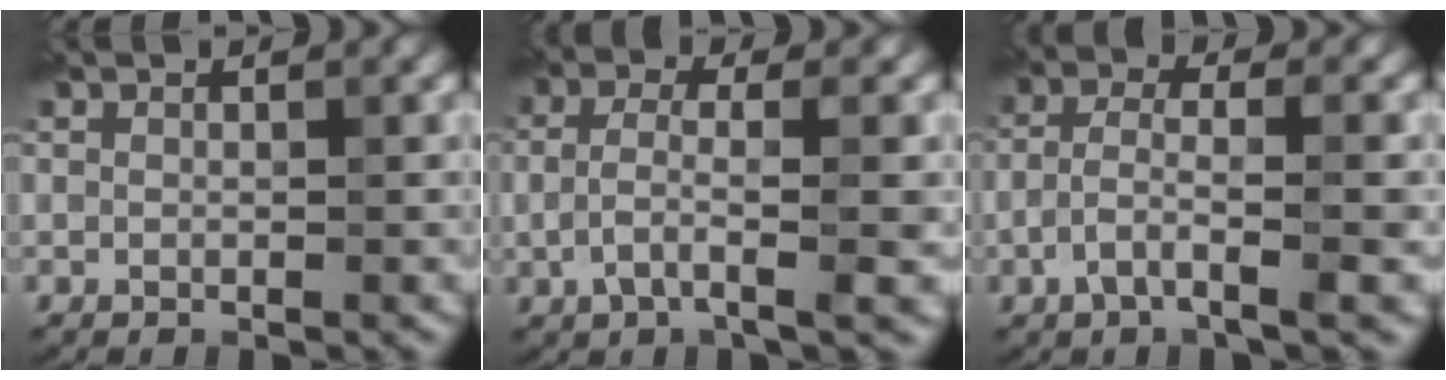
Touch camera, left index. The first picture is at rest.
{"total": 4.6, "force": [-0.8, 1.3, 4.3], "torque": [-0.097, 0.005, -0.020]}
{"total": 4.4, "force": [-1.5, 1.3, 4.0], "torque": [-0.088, 0.007, -0.036]}